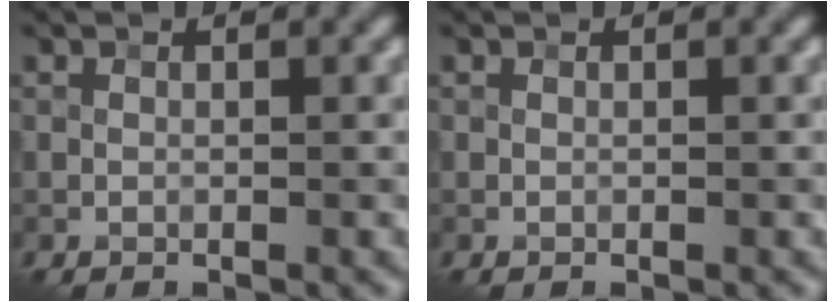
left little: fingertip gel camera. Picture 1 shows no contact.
{"total": 0.0}